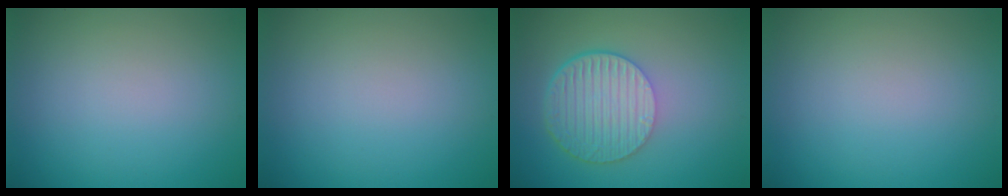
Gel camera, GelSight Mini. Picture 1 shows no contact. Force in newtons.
{"total": 0.0}
{"total": 6.5, "press": 4.5, "slide": 4.7}
{"total": 0.0}